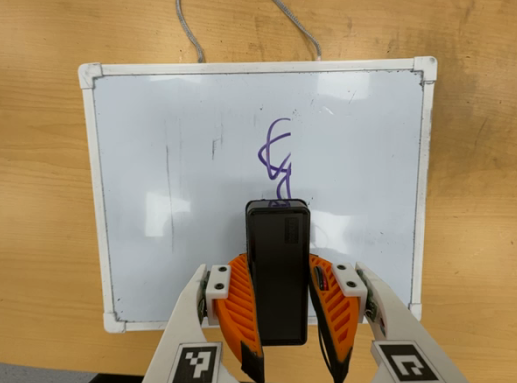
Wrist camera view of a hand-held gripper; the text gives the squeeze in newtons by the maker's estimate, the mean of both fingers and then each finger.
{"total": 6.8, "left": 5.5, "right": 8.0}